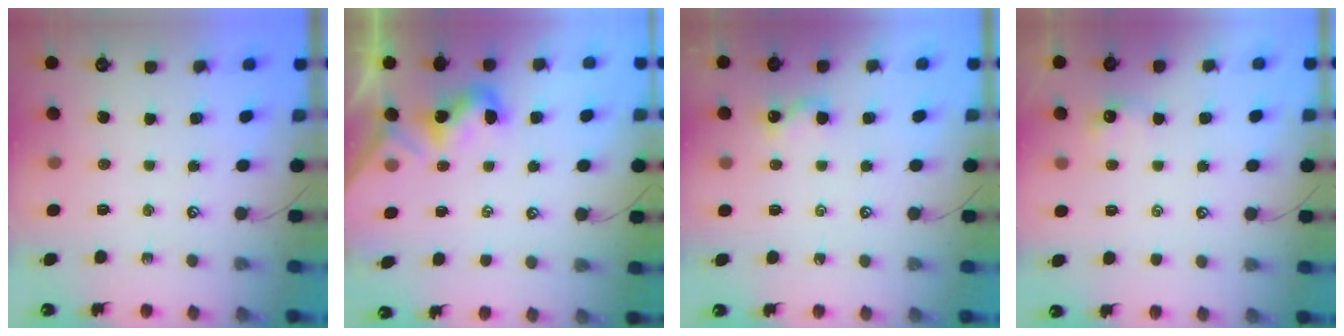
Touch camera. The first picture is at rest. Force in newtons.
{"total": 1.8, "press": 1.8, "slide": 0.5}
{"total": 3.7, "press": 3.6, "slide": 0.7}
{"total": 0.0}